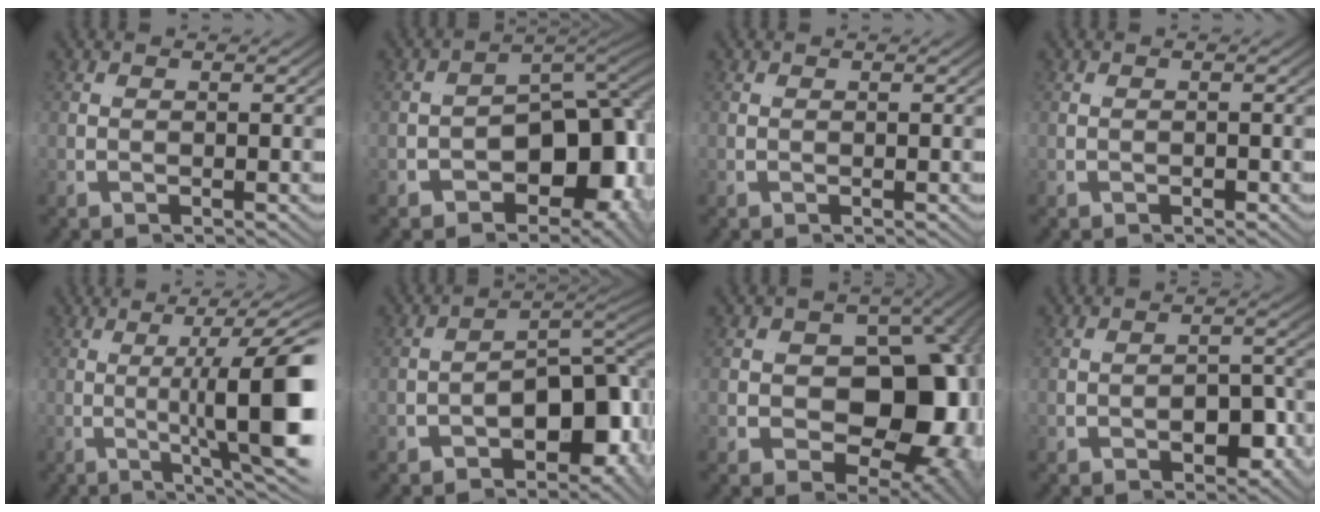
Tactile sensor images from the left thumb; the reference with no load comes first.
{"total": 11.2, "force": [-2.9, 6.3, 8.9], "torque": [-0.142, -0.020, -0.027]}
{"total": 0.0}
{"total": 0.9, "force": [-0.4, 0.7, 0.5], "torque": [-0.010, -0.002, -0.006]}
{"total": 10.0, "force": [-0.3, -3.0, 9.6], "torque": [-0.118, 0.047, -0.018]}
{"total": 9.2, "force": [-2.9, 4.4, 7.6], "torque": [-0.125, -0.014, -0.034]}
{"total": 17.9, "force": [0.0, 11.6, 13.6], "torque": [-0.184, -0.014, 0.005]}
{"total": 4.8, "force": [-2.1, 2.3, 3.6], "torque": [-0.066, -0.014, -0.022]}